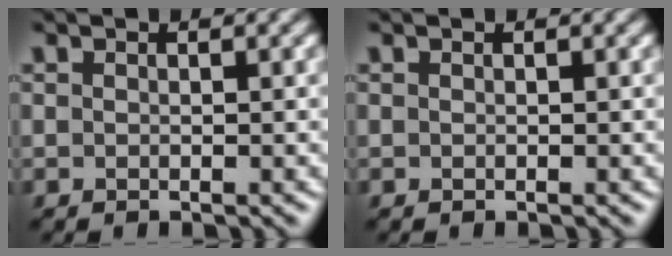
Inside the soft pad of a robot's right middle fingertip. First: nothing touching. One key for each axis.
{"total": 0.0}